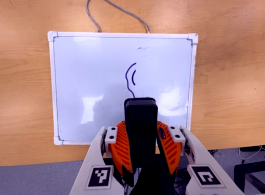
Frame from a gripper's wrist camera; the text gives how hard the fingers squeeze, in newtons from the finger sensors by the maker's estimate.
{"total": 7.8, "left": 6.2, "right": 9.3}